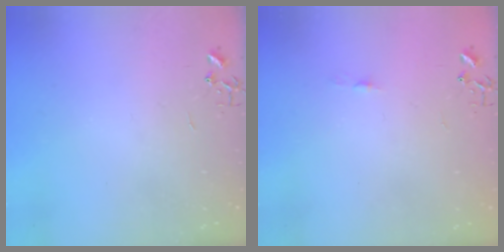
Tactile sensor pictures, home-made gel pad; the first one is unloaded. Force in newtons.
{"total": 3.5, "press": 3.5, "slide": 0.5}